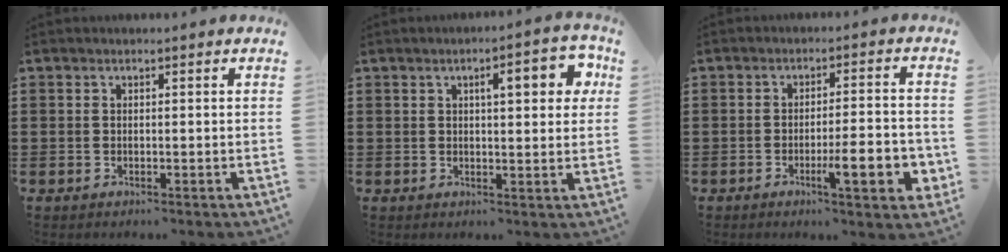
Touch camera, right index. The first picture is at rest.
{"total": 5.9, "force": [1.9, 1.9, 5.3], "torque": [-0.074, -0.001, 0.021]}
{"total": 8.3, "force": [-2.7, 1.6, 7.7], "torque": [-0.110, -0.005, -0.039]}